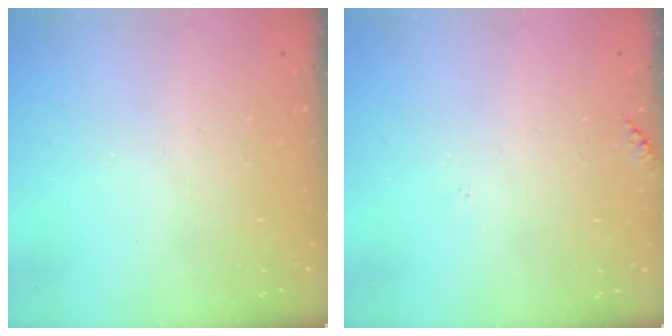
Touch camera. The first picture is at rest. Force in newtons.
{"total": 4.8, "press": 4.8, "slide": 0.4}